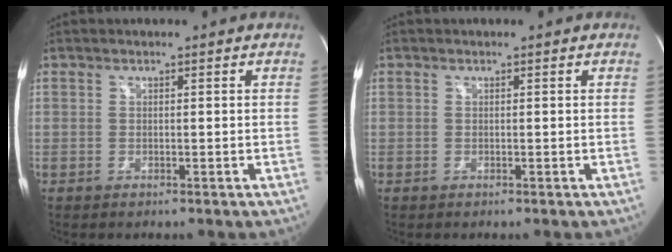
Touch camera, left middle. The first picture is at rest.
{"total": 0.0}